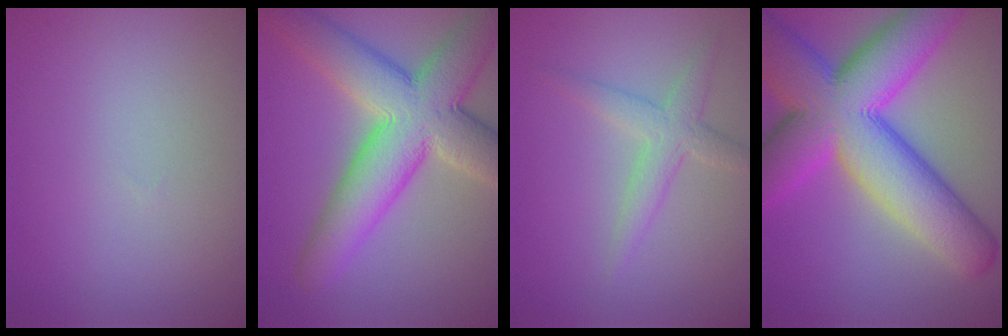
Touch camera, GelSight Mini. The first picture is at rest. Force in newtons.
{"total": 10.9, "press": 10.9, "slide": 0.6}
{"total": 2.7, "press": 2.7, "slide": 0.0}
{"total": 14.8, "press": 14.8, "slide": 0.4}